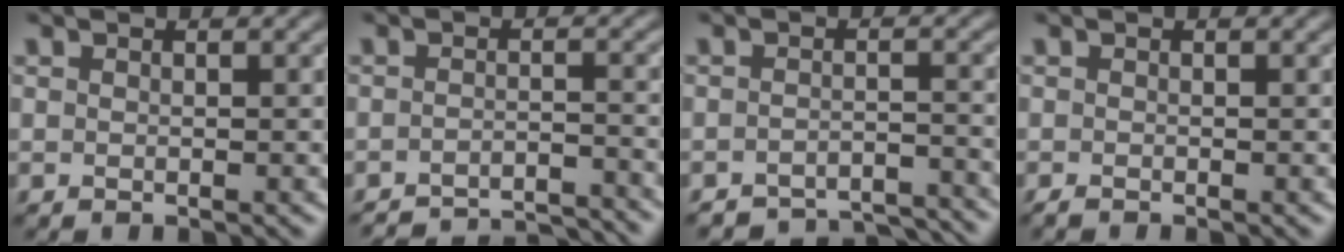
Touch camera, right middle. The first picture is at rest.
{"total": 7.9, "force": [-7.6, 1.3, 2.0], "torque": [-0.020, 0.001, -0.101]}
{"total": 6.0, "force": [-5.8, 1.1, 1.1], "torque": [-0.010, -0.003, -0.075]}
{"total": 0.8, "force": [-0.7, 0.1, 0.4], "torque": [-0.007, -0.005, -0.014]}